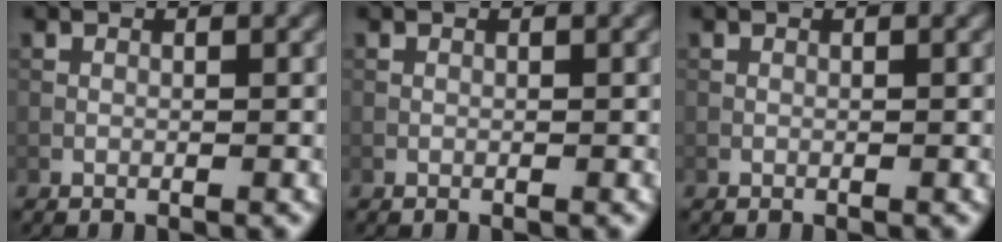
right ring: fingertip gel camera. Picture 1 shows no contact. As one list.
[{"total": 0.0}, {"total": 0.0}]